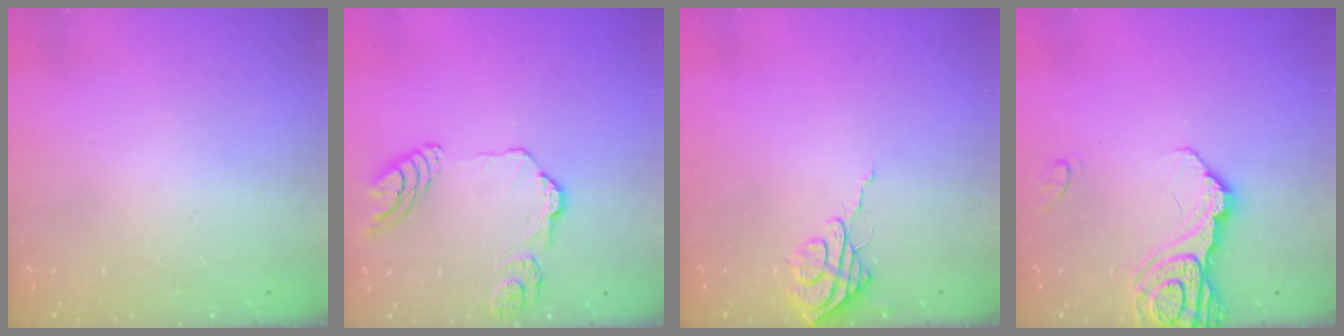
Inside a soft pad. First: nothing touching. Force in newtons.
{"total": 13.0, "press": 12.9, "slide": 1.3}
{"total": 7.6, "press": 7.6, "slide": 0.3}
{"total": 13.9, "press": 13.8, "slide": 1.5}